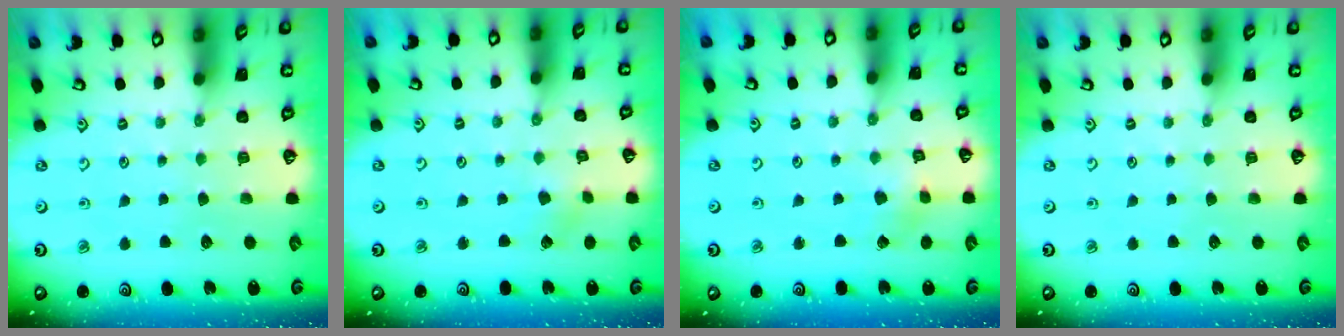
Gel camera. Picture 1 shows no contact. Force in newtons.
{"total": 1.6, "press": 1.6, "slide": 0.2}
{"total": 1.9, "press": 1.9, "slide": 0.2}
{"total": 0.0}